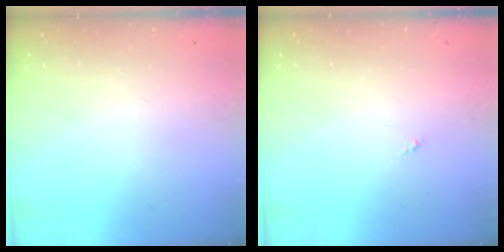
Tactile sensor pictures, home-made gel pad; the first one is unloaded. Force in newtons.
{"total": 0.0}